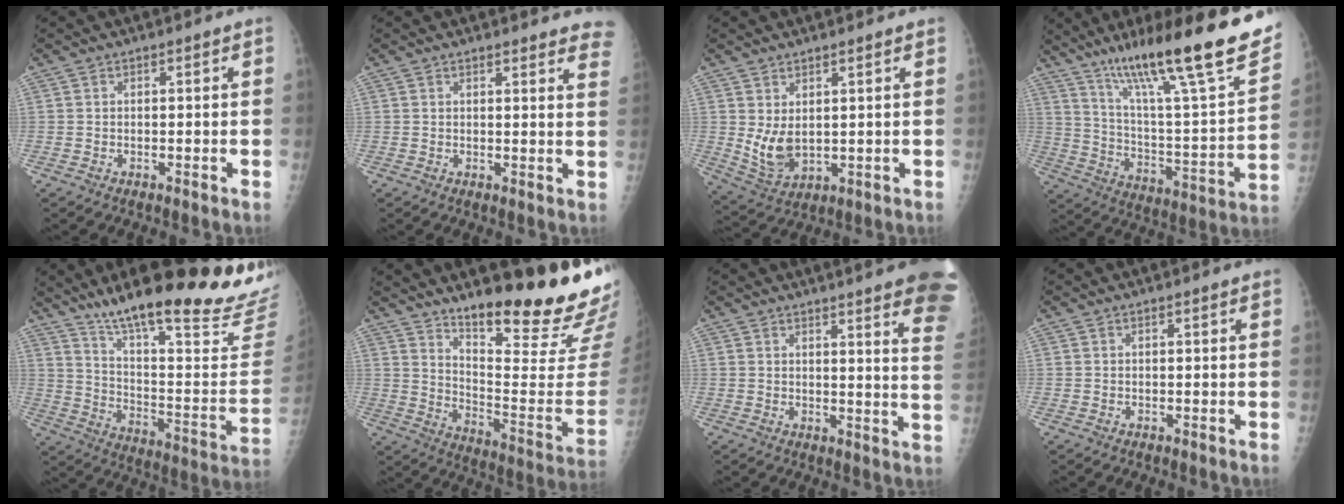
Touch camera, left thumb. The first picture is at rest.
{"total": 9.6, "force": [9.0, 1.8, 2.8], "torque": [0.009, -0.037, 0.073]}
{"total": 6.9, "force": [1.9, 3.9, 5.4], "torque": [-0.091, -0.025, 0.052]}
{"total": 28.4, "force": [19.1, 3.6, 20.8], "torque": [-0.308, -0.061, 0.305]}
{"total": 30.8, "force": [24.7, 3.9, 18.1], "torque": [-0.235, -0.146, 0.350]}
{"total": 23.2, "force": [17.9, 3.4, 14.4], "torque": [-0.184, -0.142, 0.263]}
{"total": 16.9, "force": [12.6, 1.8, 11.1], "torque": [-0.115, -0.069, 0.131]}
{"total": 0.0}